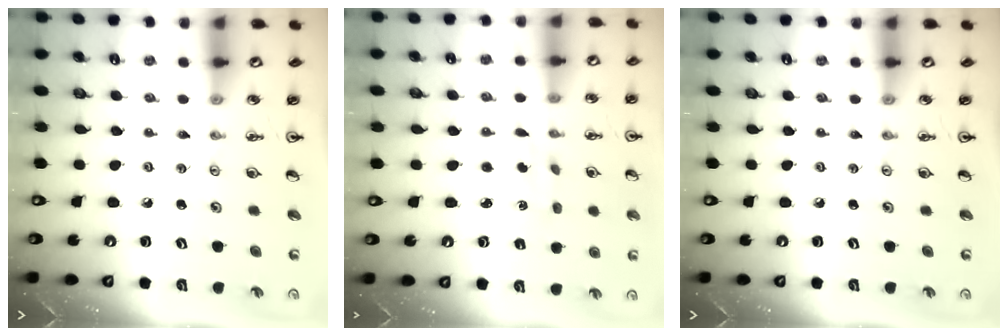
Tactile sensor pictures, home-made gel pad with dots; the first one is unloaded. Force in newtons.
{"total": 2.7, "press": 2.7, "slide": 0.5}
{"total": 0.0}